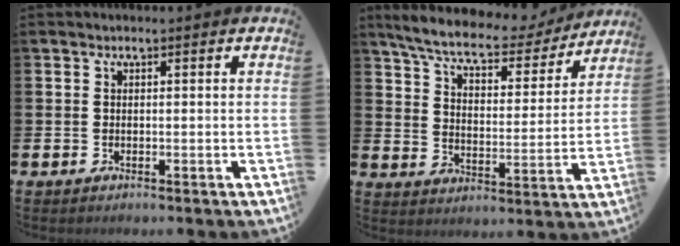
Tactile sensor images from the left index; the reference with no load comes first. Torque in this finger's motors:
{"motor_torque": [1.08, -1.05, 0.45, 0.21]}